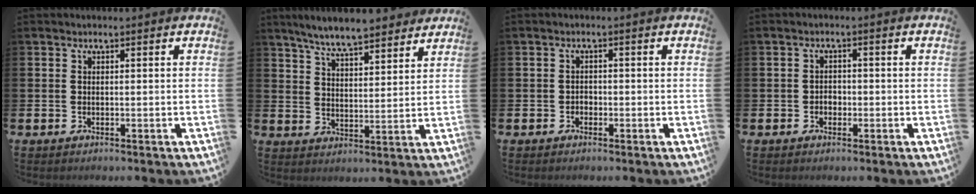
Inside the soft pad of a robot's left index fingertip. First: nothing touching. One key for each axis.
{"total": 7.1, "fx": 6.7, "fy": 0.8, "fz": 2.0, "tx": -0.057, "ty": -0.035, "tz": 0.120}
{"total": 1.1, "fx": -0.7, "fy": 0.9, "fz": 0.2, "tx": -0.004, "ty": 0.002, "tz": -0.016}
{"total": 1.5, "fx": -0.6, "fy": 1.3, "fz": 0.6, "tx": -0.013, "ty": 0.004, "tz": -0.015}